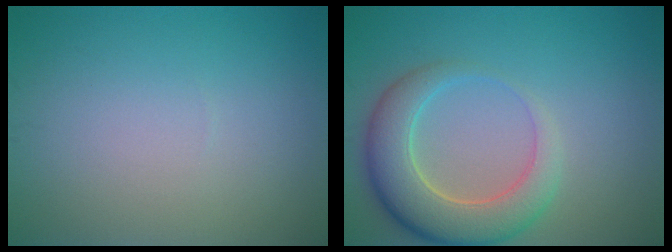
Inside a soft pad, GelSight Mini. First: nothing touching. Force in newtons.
{"total": 6.5, "press": 6.5, "slide": 0.6}